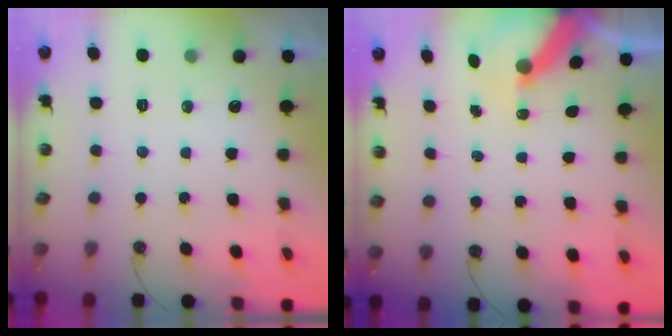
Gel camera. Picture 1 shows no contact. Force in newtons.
{"total": 7.4, "press": 7.4, "slide": 0.9}